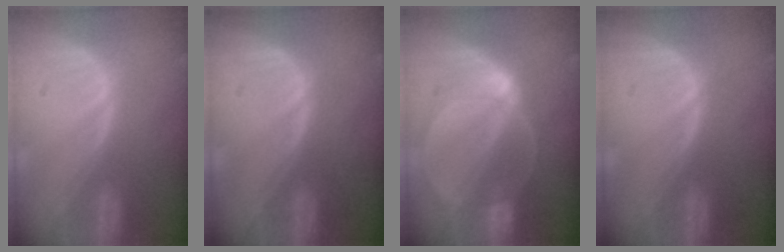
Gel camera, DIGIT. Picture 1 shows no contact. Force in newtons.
{"total": 0.0}
{"total": 6.1, "press": 5.6, "slide": 2.4}
{"total": 0.0}